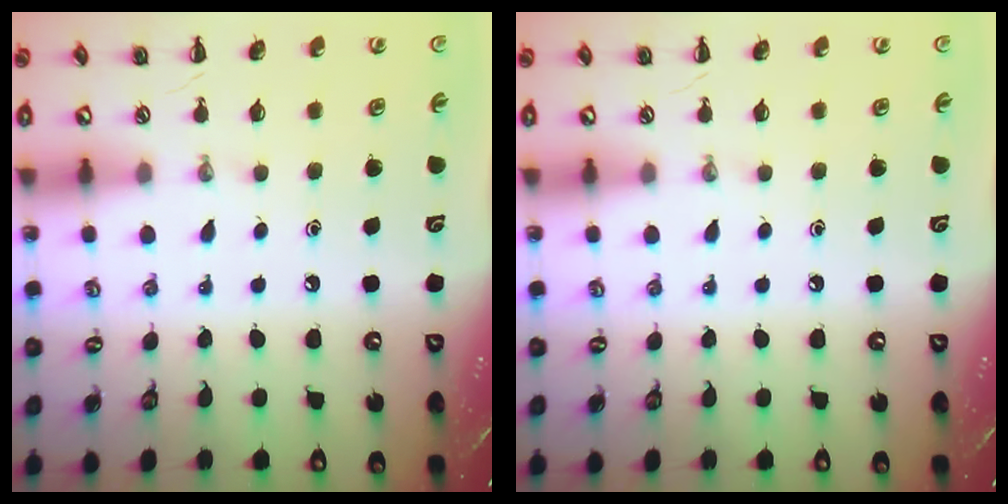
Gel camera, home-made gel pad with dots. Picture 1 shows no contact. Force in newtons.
{"total": 0.0}